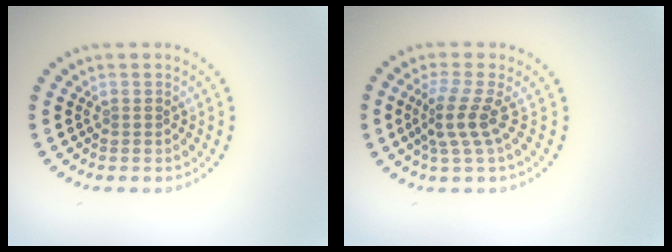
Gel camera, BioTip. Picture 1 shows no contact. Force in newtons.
{"total": 2.9, "press": 2.0, "slide": 2.1}